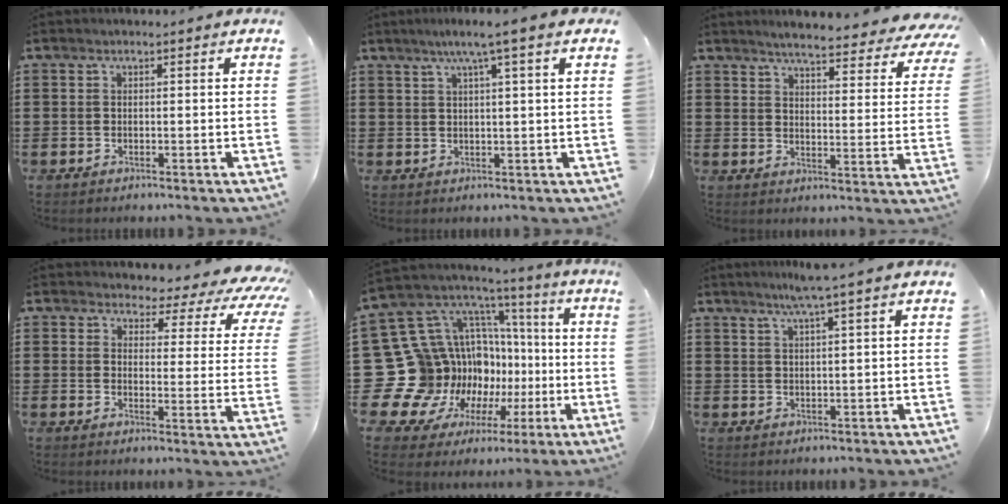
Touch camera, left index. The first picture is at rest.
{"total": 4.3, "force": [2.5, -0.7, 3.4], "torque": [-0.070, 0.003, 0.040]}
{"total": 5.2, "force": [4.8, 0.0, 2.1], "torque": [-0.052, -0.035, 0.078]}
{"total": 3.6, "force": [3.0, 1.5, 1.5], "torque": [-0.039, -0.018, 0.044]}
{"total": 18.0, "force": [-1.3, 16.6, 7.0], "torque": [-0.185, -0.062, 0.041]}
{"total": 3.6, "force": [2.4, -0.8, 2.5], "torque": [-0.053, -0.001, 0.041]}